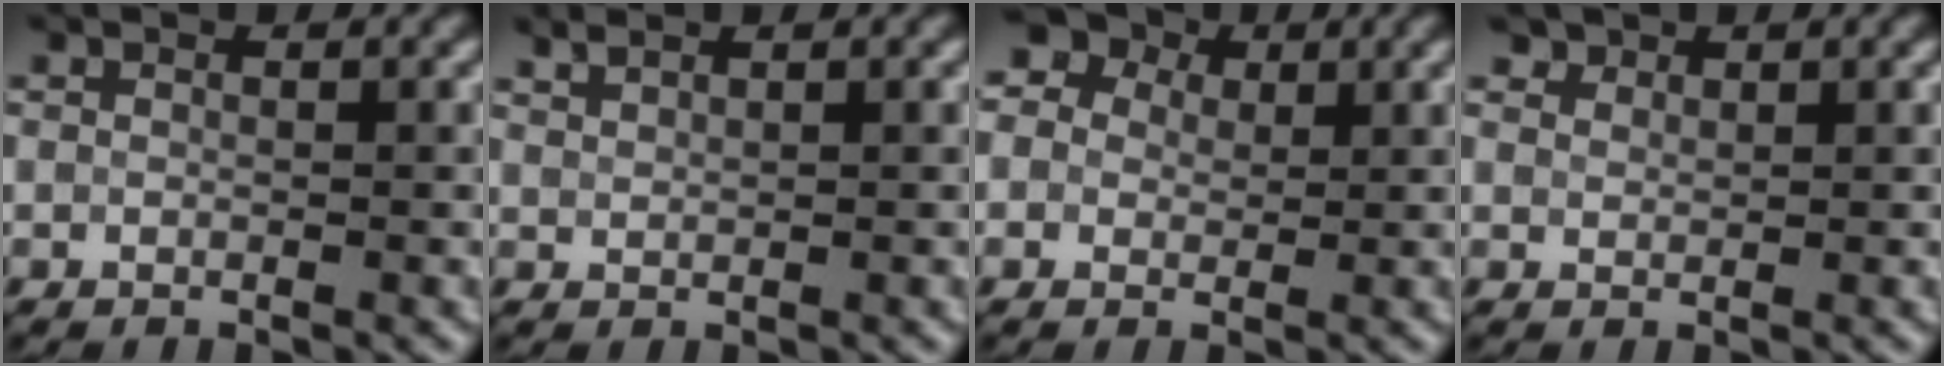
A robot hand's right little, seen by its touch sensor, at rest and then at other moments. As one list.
[{"total": 1.1, "force": [1.1, 0.2, 0.3], "torque": [-0.009, 0.002, 0.026]}, {"total": 7.9, "force": [3.8, 5.9, 3.5], "torque": [-0.060, 0.040, 0.025]}, {"total": 1.7, "force": [1.4, 0.8, 0.3], "torque": [-0.009, -0.006, 0.035]}]